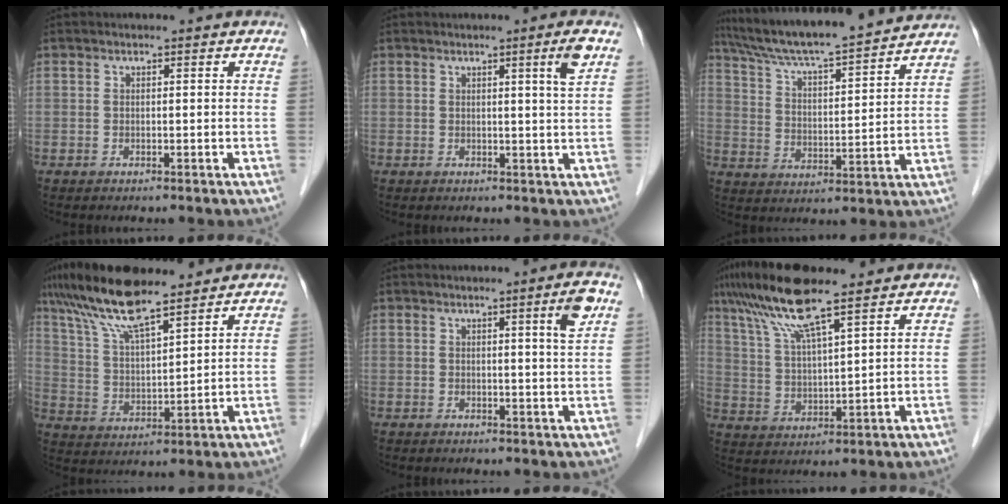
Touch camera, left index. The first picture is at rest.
{"total": 3.0, "force": [1.4, -0.8, 2.5], "torque": [-0.036, -0.009, 0.023]}
{"total": 18.7, "force": [17.0, 0.1, 7.8], "torque": [-0.139, 0.012, 0.264]}
{"total": 12.7, "force": [10.0, 1.8, 7.7], "torque": [-0.155, 0.022, 0.186]}
{"total": 3.6, "force": [1.7, -0.7, 3.1], "torque": [-0.044, -0.008, 0.025]}
{"total": 11.6, "force": [8.5, 0.5, 7.8], "torque": [-0.154, 0.020, 0.157]}